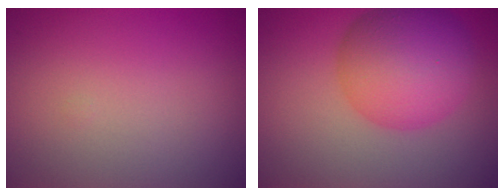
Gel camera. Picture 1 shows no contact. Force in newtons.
{"total": 7.9, "press": 7.9, "slide": 0.2}